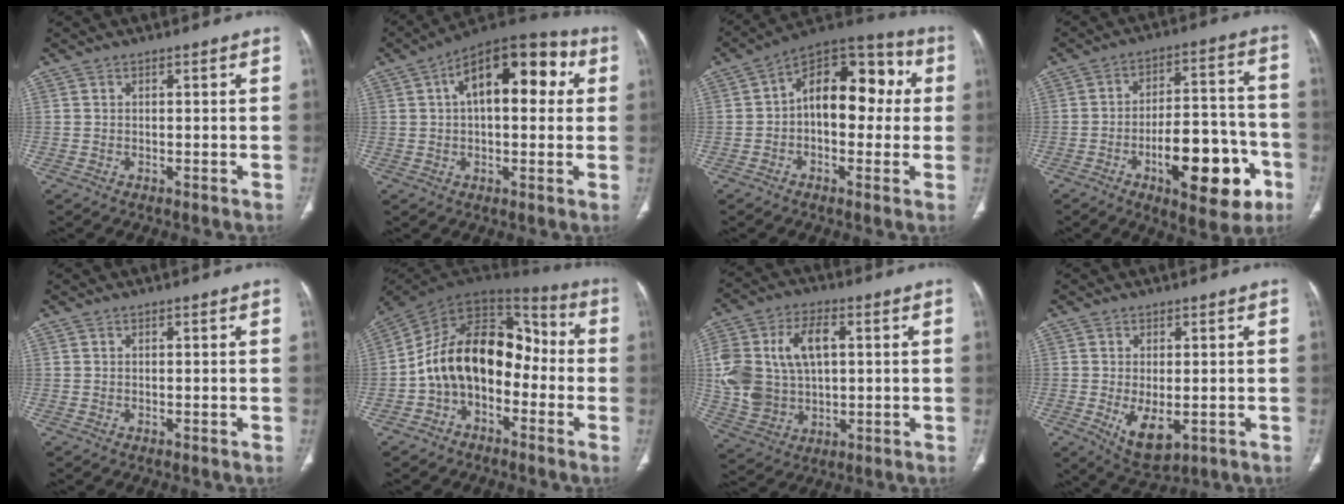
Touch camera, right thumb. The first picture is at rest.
{"total": 17.6, "force": [4.5, 8.8, 14.6], "torque": [-0.182, 0.033, 0.058]}
{"total": 16.0, "force": [1.3, 9.7, 12.6], "torque": [-0.139, 0.047, 0.005]}
{"total": 19.1, "force": [-7.6, 8.2, 15.4], "torque": [-0.195, 0.046, -0.101]}
{"total": 0.0}
{"total": 17.6, "force": [-3.3, 11.9, 12.6], "torque": [-0.181, 0.079, -0.067]}
{"total": 15.7, "force": [2.5, 10.3, 11.6], "torque": [-0.221, 0.012, 0.055]}
{"total": 7.1, "force": [-1.6, 3.7, 5.9], "torque": [-0.095, -0.017, -0.011]}